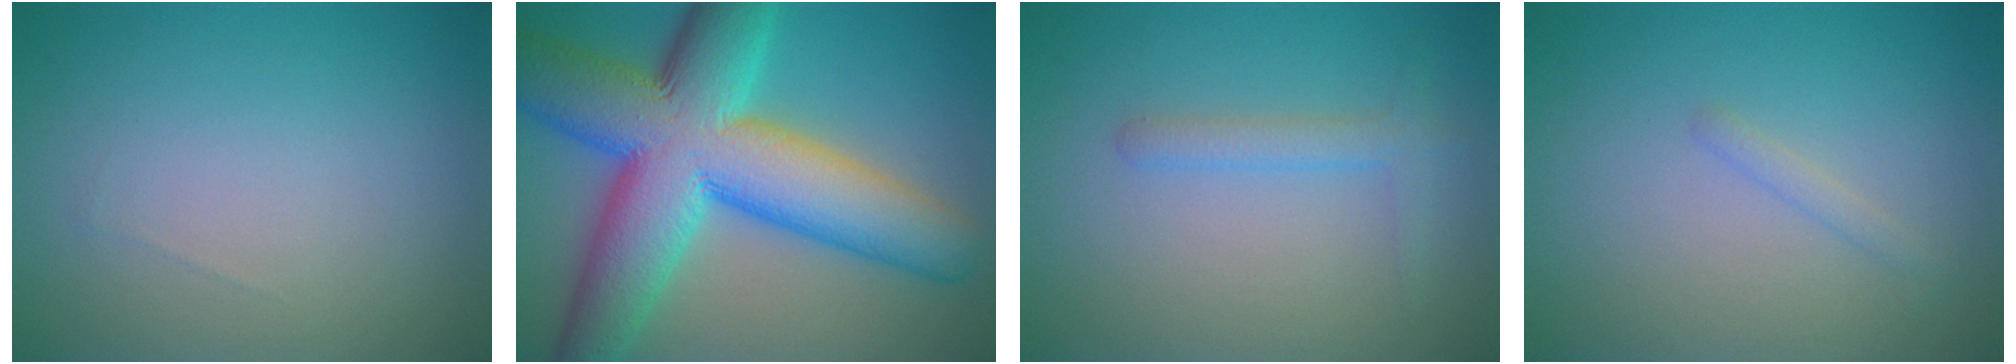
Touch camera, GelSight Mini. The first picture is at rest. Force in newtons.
{"total": 15.1, "press": 15.1, "slide": 0.7}
{"total": 1.7, "press": 1.7, "slide": 0.1}
{"total": 0.9, "press": 0.9, "slide": 0.0}